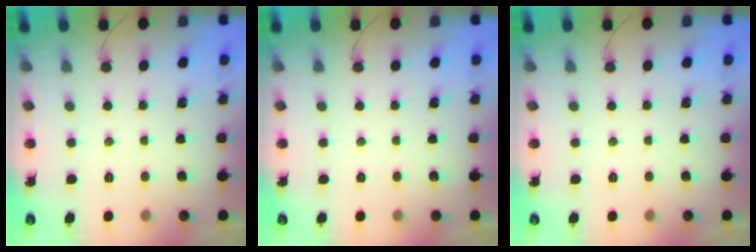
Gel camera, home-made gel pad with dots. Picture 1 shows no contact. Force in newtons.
{"total": 0.0}
{"total": 0.0}